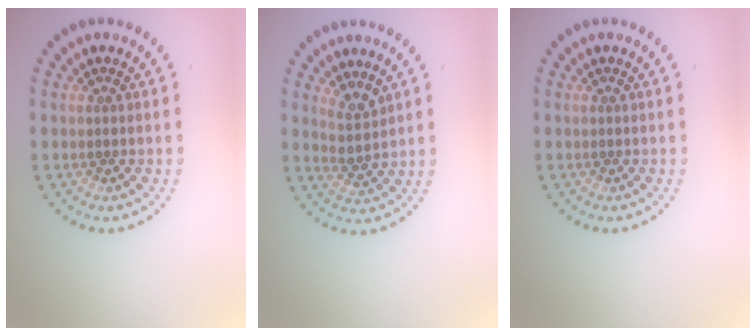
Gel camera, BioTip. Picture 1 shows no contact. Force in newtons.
{"total": 2.2, "press": 1.6, "slide": 1.5}
{"total": 0.0}